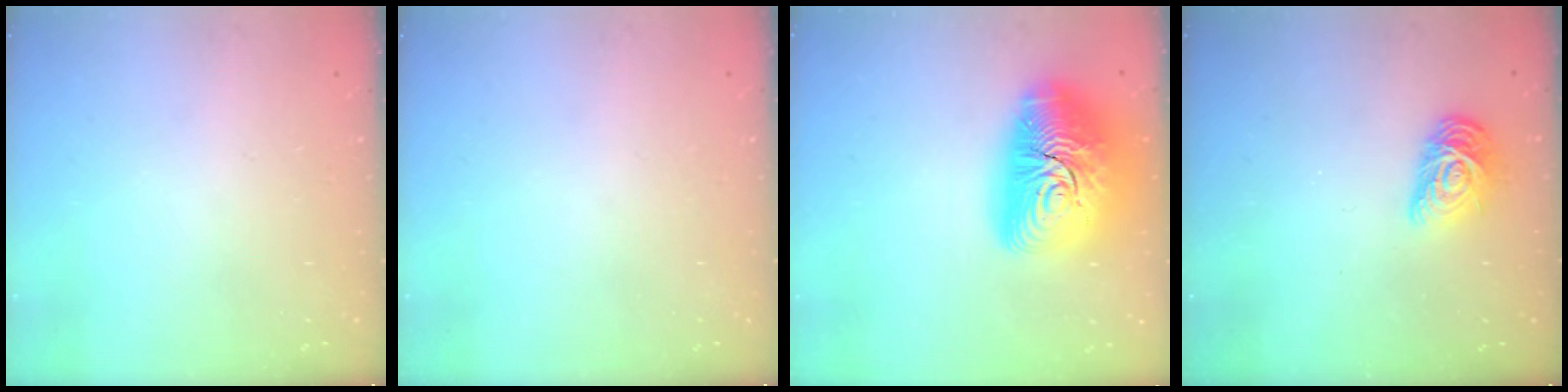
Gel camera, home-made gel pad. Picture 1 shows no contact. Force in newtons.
{"total": 0.0}
{"total": 23.5, "press": 23.4, "slide": 1.6}
{"total": 10.6, "press": 10.6, "slide": 0.5}